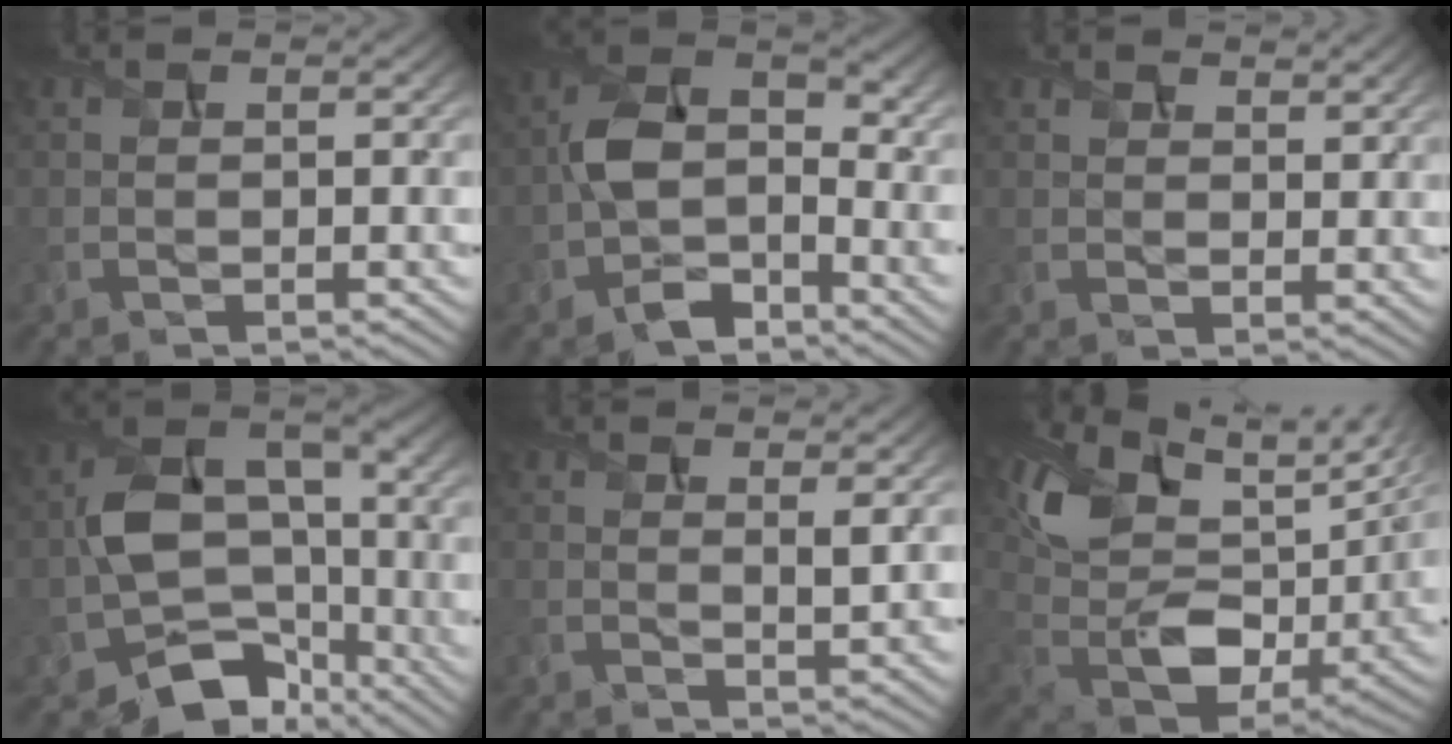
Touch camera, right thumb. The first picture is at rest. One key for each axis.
{"total": 9.1, "fx": -3.3, "fy": 5.5, "fz": 6.4, "tx": -0.118, "ty": 0.003, "tz": -0.072}
{"total": 2.8, "fx": 2.1, "fy": 1.3, "fz": 1.2, "tx": -0.026, "ty": -0.001, "tz": 0.044}
{"total": 12.8, "fx": -5.1, "fy": 8.7, "fz": 7.9, "tx": -0.136, "ty": -0.018, "tz": -0.097}
{"total": 2.4, "fx": 1.3, "fy": 0.3, "fz": 2.0, "tx": -0.039, "ty": -0.004, "tz": 0.024}
{"total": 16.2, "fx": 5.9, "fy": 10.4, "fz": 11.0, "tx": -0.261, "ty": -0.011, "tz": 0.129}